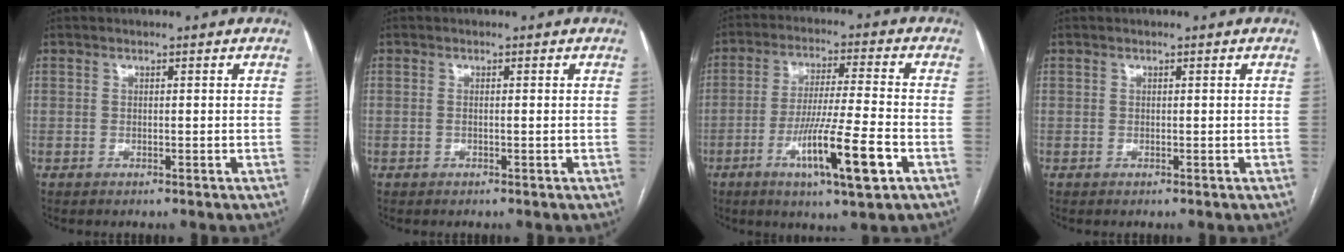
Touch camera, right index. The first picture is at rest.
{"total": 0.6, "force": [-0.1, 0.0, 0.6], "torque": [-0.013, 0.000, -0.002]}
{"total": 12.4, "force": [-5.0, 0.1, 11.3], "torque": [-0.200, -0.017, -0.086]}
{"total": 0.0}